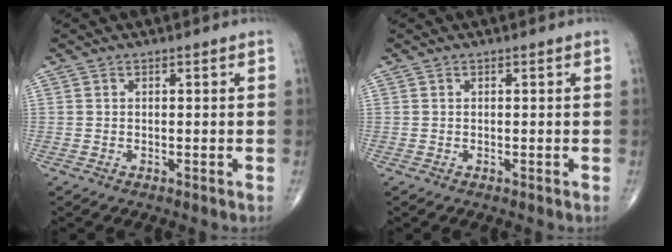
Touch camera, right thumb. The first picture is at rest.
{"total": 0.0}